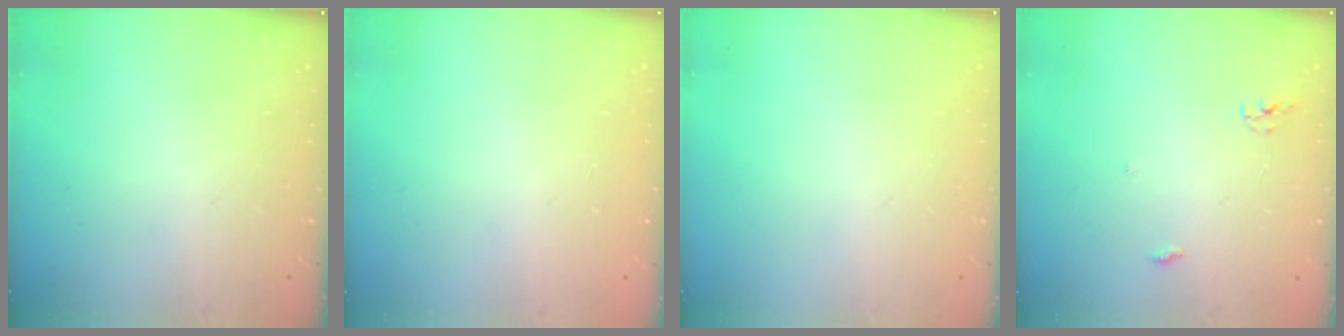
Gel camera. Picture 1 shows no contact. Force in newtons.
{"total": 0.9, "press": 0.9, "slide": 0.0}
{"total": 0.0}
{"total": 3.7, "press": 3.7, "slide": 0.1}